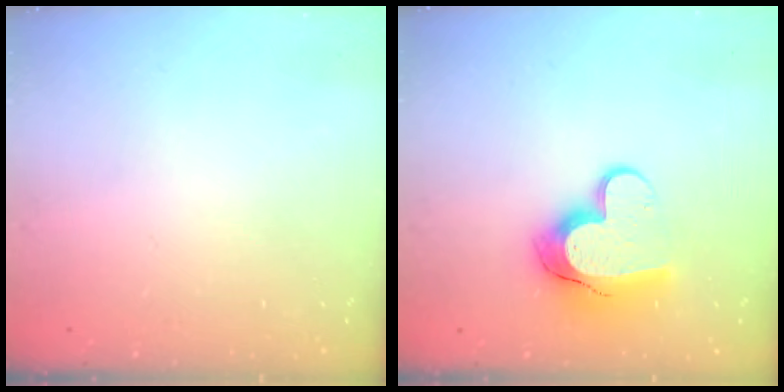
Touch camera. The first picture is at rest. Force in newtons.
{"total": 12.4, "press": 12.3, "slide": 1.1}